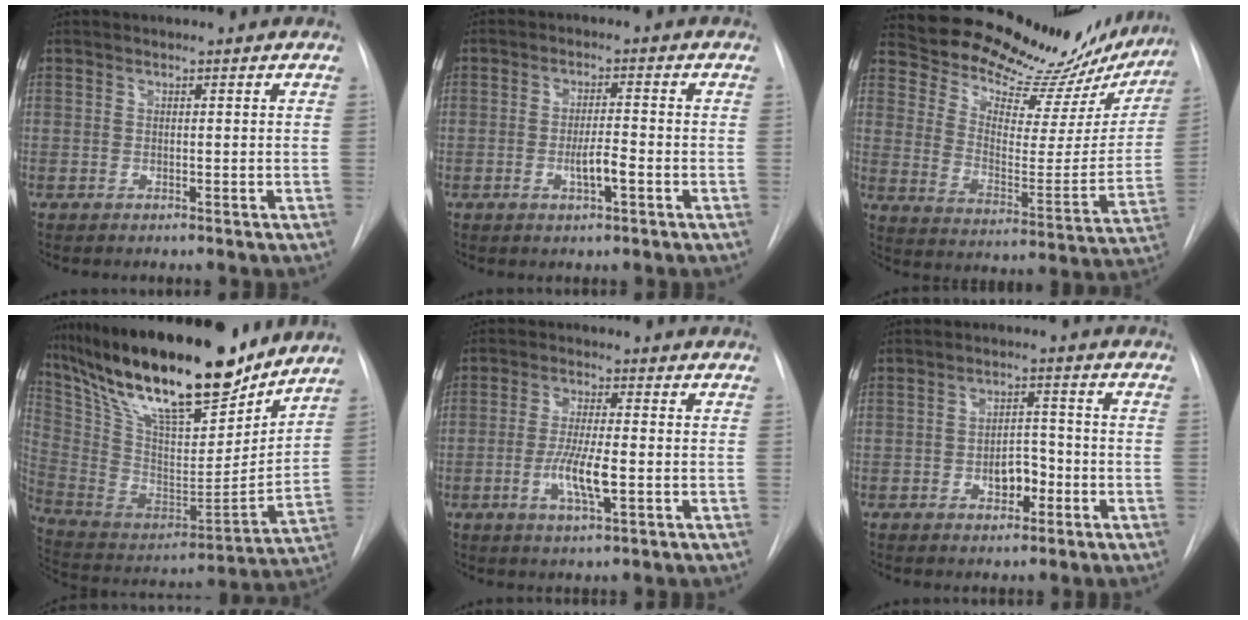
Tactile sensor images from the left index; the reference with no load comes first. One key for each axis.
{"total": 4.0, "fx": -1.7, "fy": 0.7, "fz": 3.6, "tx": -0.062, "ty": -0.004, "tz": -0.029}
{"total": 23.6, "fx": 21.8, "fy": 6.9, "fz": 5.8, "tx": -0.082, "ty": -0.065, "tz": 0.279}
{"total": 27.8, "fx": 21.5, "fy": 6.9, "fz": 16.3, "tx": -0.295, "ty": -0.016, "tz": 0.357}
{"total": 6.7, "fx": -2.0, "fy": 1.0, "fz": 6.4, "tx": -0.125, "ty": -0.012, "tz": -0.037}
{"total": 4.8, "fx": -2.1, "fy": 2.7, "fz": 3.3, "tx": -0.047, "ty": 0.008, "tz": -0.033}